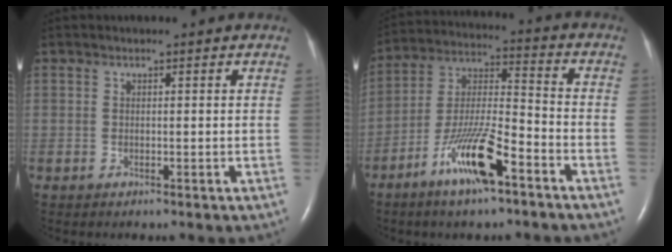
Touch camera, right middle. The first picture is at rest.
{"total": 12.6, "force": [-7.2, 2.1, 10.1], "torque": [-0.203, -0.007, -0.134]}